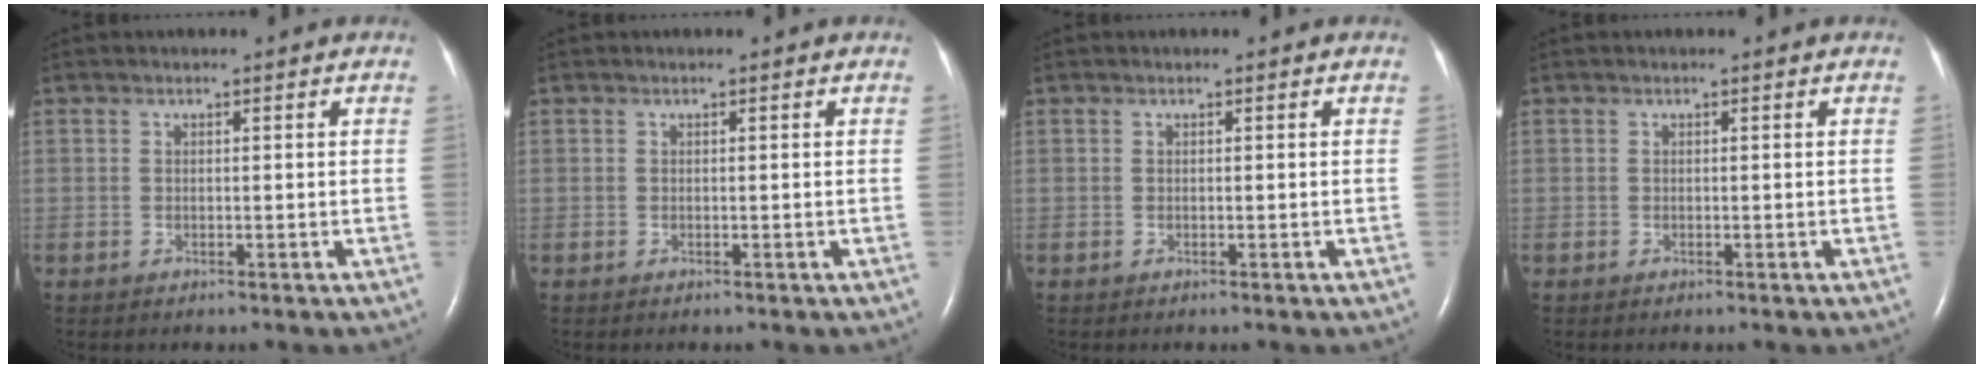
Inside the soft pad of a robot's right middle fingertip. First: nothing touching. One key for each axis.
{"total": 0.0}
{"total": 0.0}
{"total": 0.0}